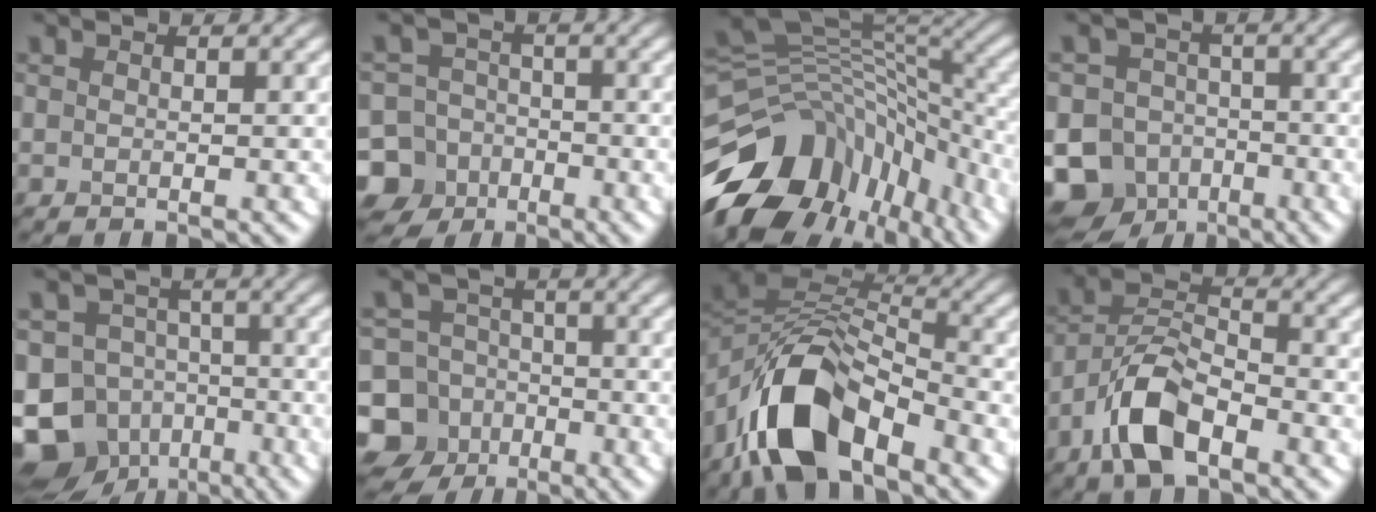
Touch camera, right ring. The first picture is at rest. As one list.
[{"total": 10.5, "force": [-5.7, 8.6, 2.0], "torque": [-0.037, -0.041, -0.125]}, {"total": 14.7, "force": [-8.4, 8.8, 8.2], "torque": [-0.185, 0.009, -0.142]}, {"total": 11.7, "force": [-6.5, 9.4, 2.6], "torque": [-0.037, -0.032, -0.137]}, {"total": 12.3, "force": [-6.7, 9.6, 3.9], "torque": [-0.072, -0.023, -0.130]}, {"total": 12.5, "force": [-5.8, 10.8, 2.3], "torque": [-0.063, -0.036, -0.118]}, {"total": 11.0, "force": [-6.3, 5.1, 7.4], "torque": [-0.135, 0.007, -0.126]}, {"total": 6.6, "force": [-3.8, 3.0, 4.6], "torque": [-0.085, 0.007, -0.082]}]